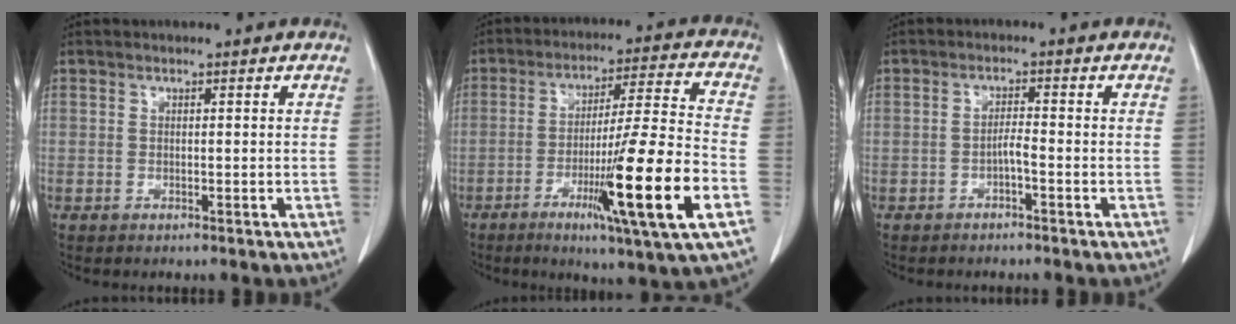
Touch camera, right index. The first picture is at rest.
{"total": 17.8, "force": [-6.4, -1.0, 16.6], "torque": [-0.280, -0.022, -0.103]}
{"total": 1.8, "force": [-1.0, 0.0, 1.5], "torque": [-0.028, 0.002, -0.018]}